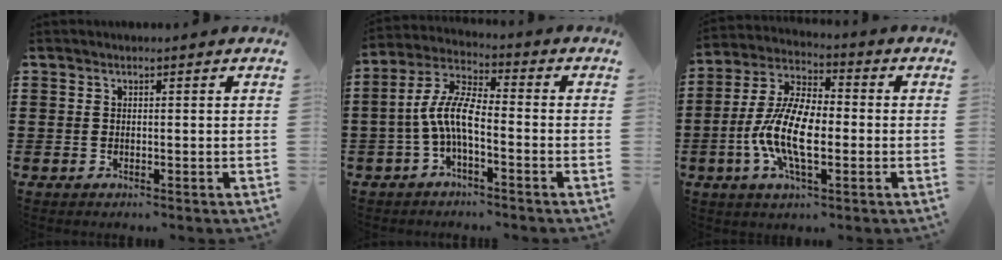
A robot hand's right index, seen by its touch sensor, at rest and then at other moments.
{"total": 7.5, "force": [-2.4, 2.3, 6.8], "torque": [-0.168, -0.013, -0.053]}
{"total": 10.6, "force": [-2.6, 4.4, 9.2], "torque": [-0.213, -0.009, -0.054]}